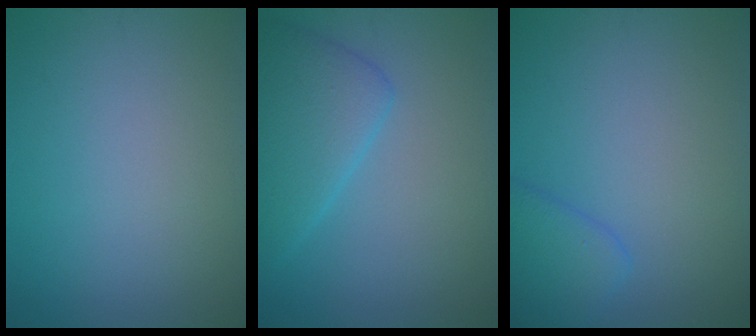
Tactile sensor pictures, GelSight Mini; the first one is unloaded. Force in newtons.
{"total": 4.6, "press": 4.6, "slide": 0.3}
{"total": 2.5, "press": 2.5, "slide": 0.2}